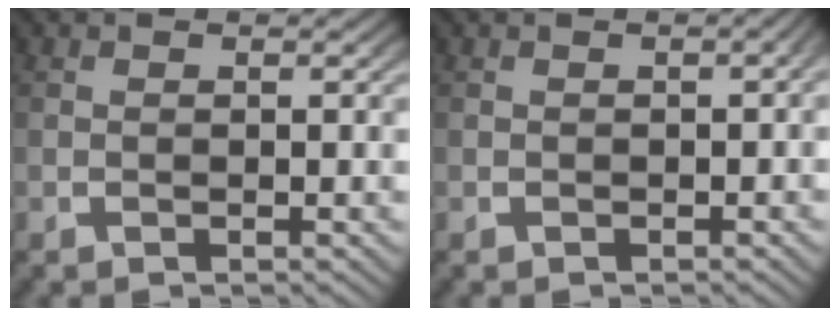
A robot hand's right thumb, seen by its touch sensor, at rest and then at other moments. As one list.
[{"total": 0.9, "force": [-0.3, 0.4, 0.7], "torque": [-0.010, 0.001, -0.005]}]